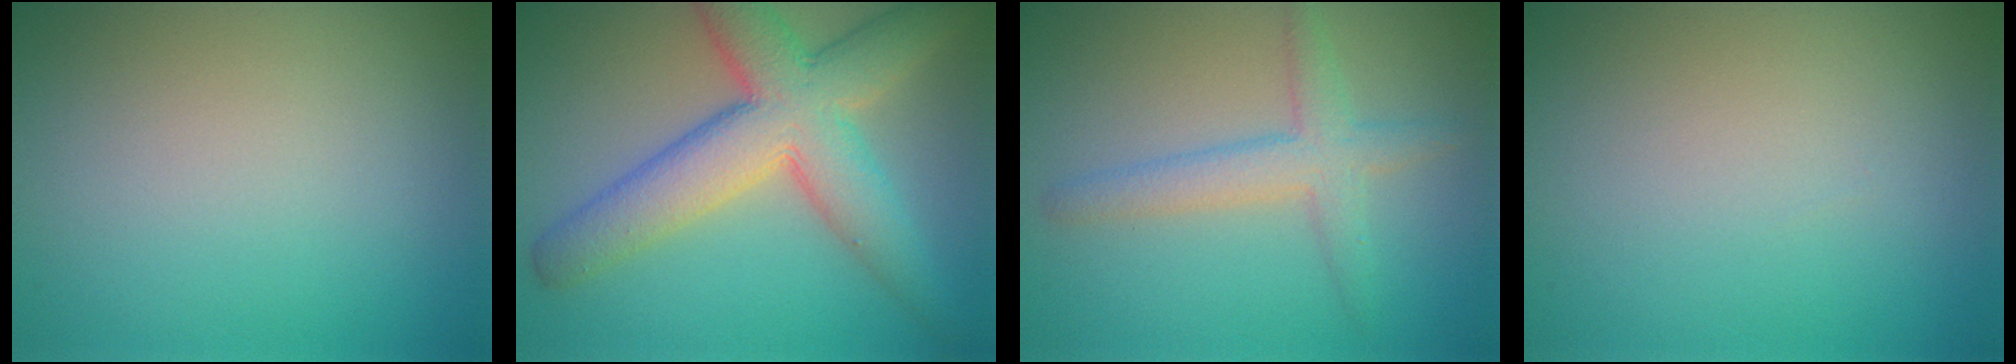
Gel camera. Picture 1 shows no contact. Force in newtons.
{"total": 8.9, "press": 8.9, "slide": 0.5}
{"total": 3.3, "press": 3.3, "slide": 0.1}
{"total": 0.0}